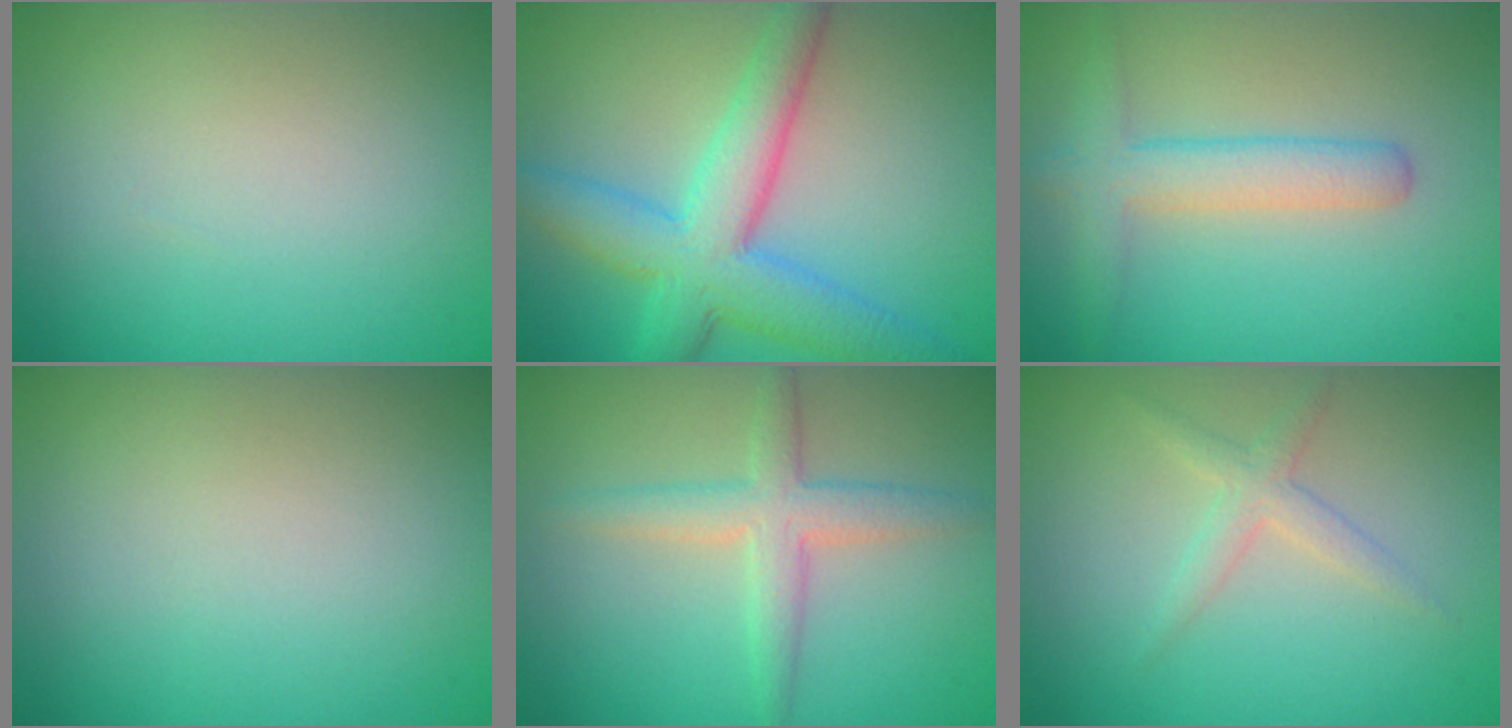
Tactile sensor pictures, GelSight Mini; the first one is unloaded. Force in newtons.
{"total": 7.4, "press": 7.4, "slide": 0.3}
{"total": 3.4, "press": 3.4, "slide": 0.1}
{"total": 0.0}
{"total": 3.3, "press": 3.3, "slide": 0.1}
{"total": 1.9, "press": 1.9, "slide": 0.1}